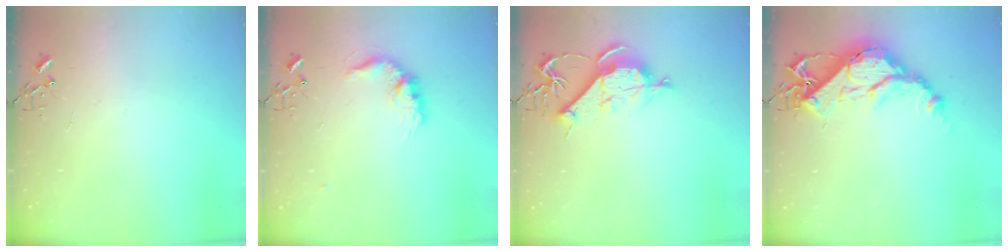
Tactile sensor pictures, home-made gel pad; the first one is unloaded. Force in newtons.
{"total": 11.9, "press": 11.9, "slide": 0.7}
{"total": 9.9, "press": 9.9, "slide": 0.6}
{"total": 17.2, "press": 17.1, "slide": 1.3}